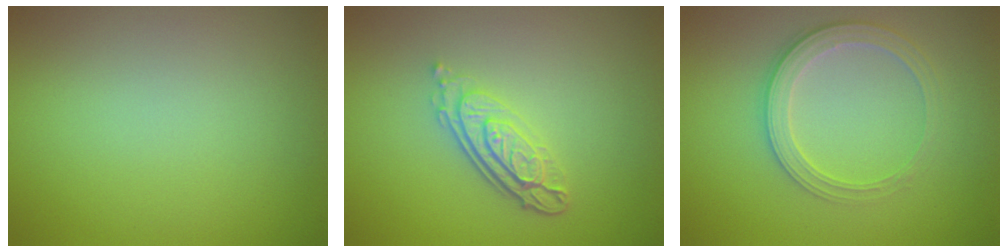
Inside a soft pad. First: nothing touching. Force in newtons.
{"total": 4.0, "press": 2.9, "slide": 2.7}
{"total": 2.8, "press": 2.7, "slide": 0.9}